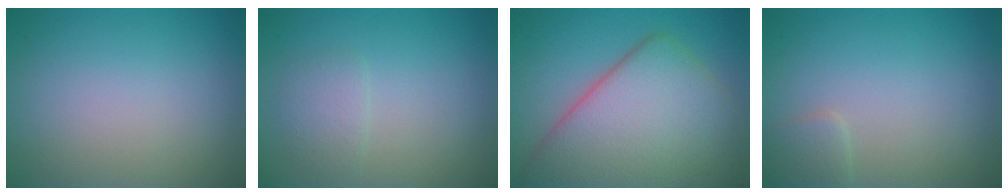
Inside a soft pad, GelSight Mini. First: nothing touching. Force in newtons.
{"total": 1.6, "press": 1.6, "slide": 0.0}
{"total": 10.7, "press": 10.7, "slide": 0.6}
{"total": 1.3, "press": 1.3, "slide": 0.1}